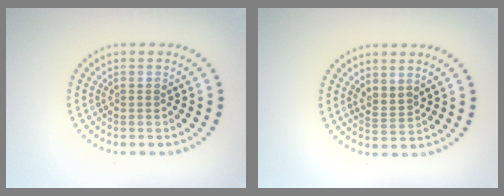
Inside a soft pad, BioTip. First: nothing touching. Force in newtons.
{"total": 1.7, "press": 1.4, "slide": 1.0}